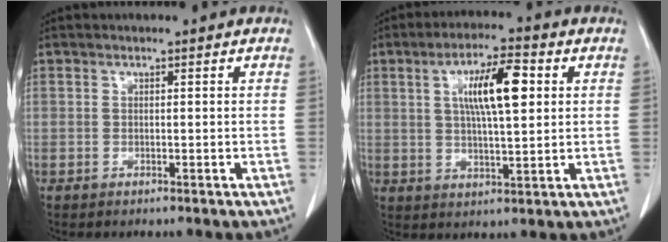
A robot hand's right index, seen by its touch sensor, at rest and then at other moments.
{"total": 9.5, "force": [2.5, 2.0, 9.0], "torque": [-0.159, 0.011, 0.044]}